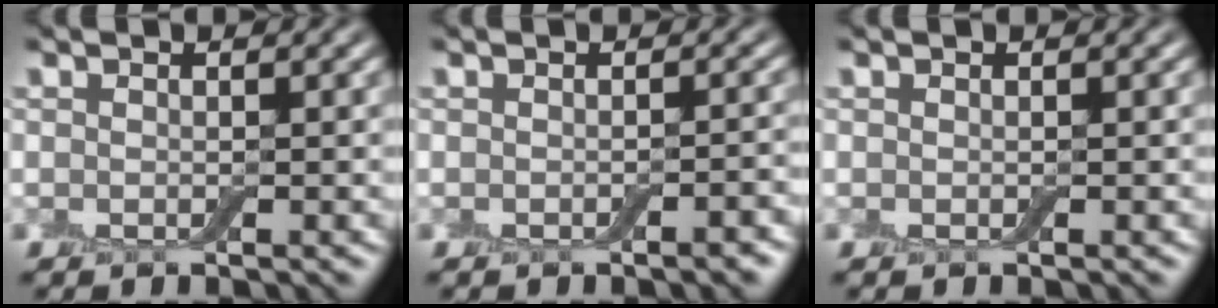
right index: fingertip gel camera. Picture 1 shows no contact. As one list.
[{"total": 1.3, "force": [-0.6, 0.3, 1.0], "torque": [-0.011, 0.002, -0.008]}, {"total": 0.0}]